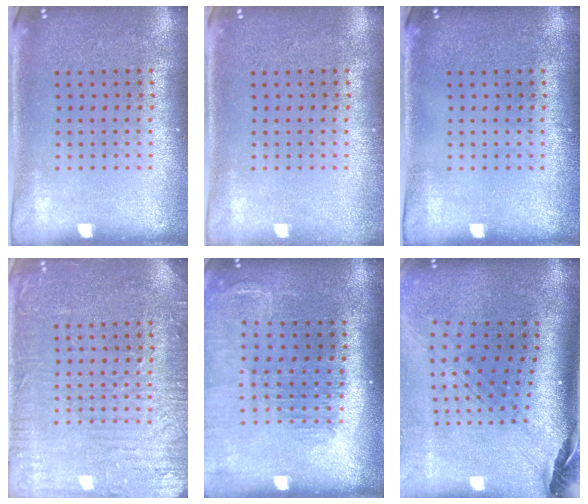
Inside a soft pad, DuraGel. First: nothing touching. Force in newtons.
{"total": 0.8, "press": 0.8, "slide": 0.1}
{"total": 0.0}
{"total": 5.0, "press": 5.0, "slide": 0.6}
{"total": 1.4, "press": 1.4, "slide": 0.2}
{"total": 3.0, "press": 2.1, "slide": 2.1}